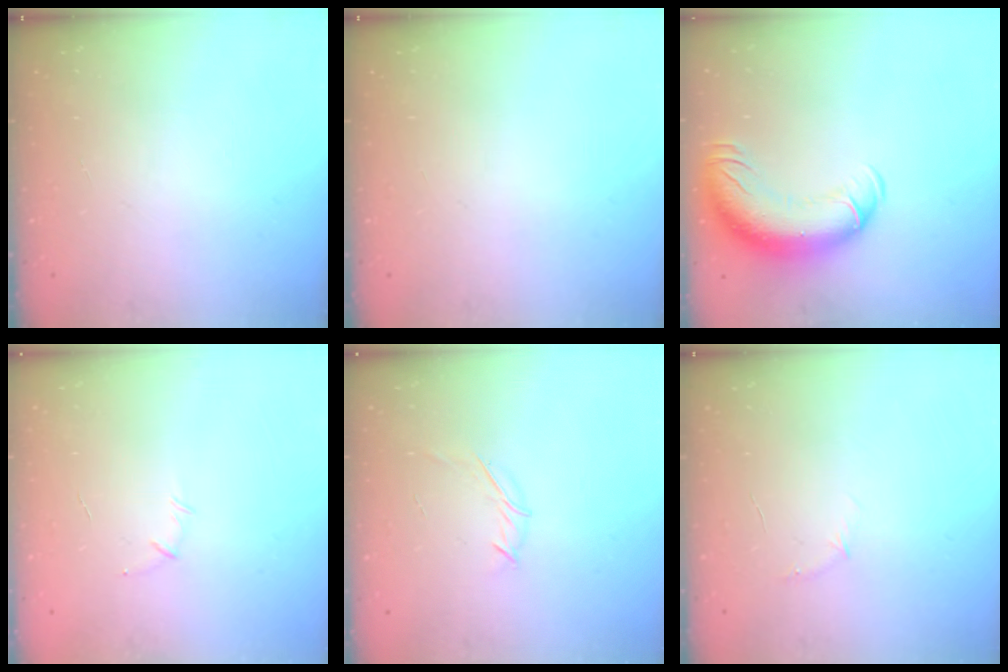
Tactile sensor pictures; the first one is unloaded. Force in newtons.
{"total": 0.0}
{"total": 14.6, "press": 14.2, "slide": 3.3}
{"total": 4.1, "press": 4.0, "slide": 1.0}
{"total": 3.9, "press": 3.8, "slide": 0.8}
{"total": 3.7, "press": 3.6, "slide": 1.0}